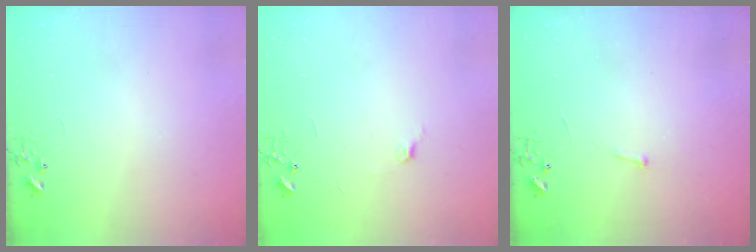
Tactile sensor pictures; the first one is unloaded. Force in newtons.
{"total": 4.7, "press": 4.7, "slide": 0.5}
{"total": 2.9, "press": 2.9, "slide": 0.4}